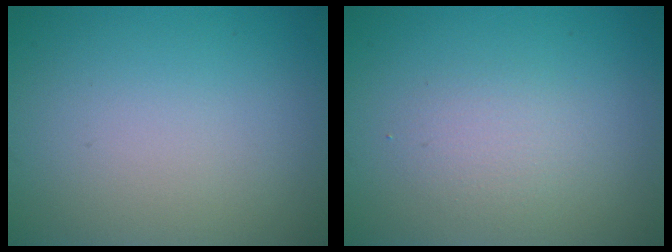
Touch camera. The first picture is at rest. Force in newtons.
{"total": 1.7, "press": 1.7, "slide": 0.1}